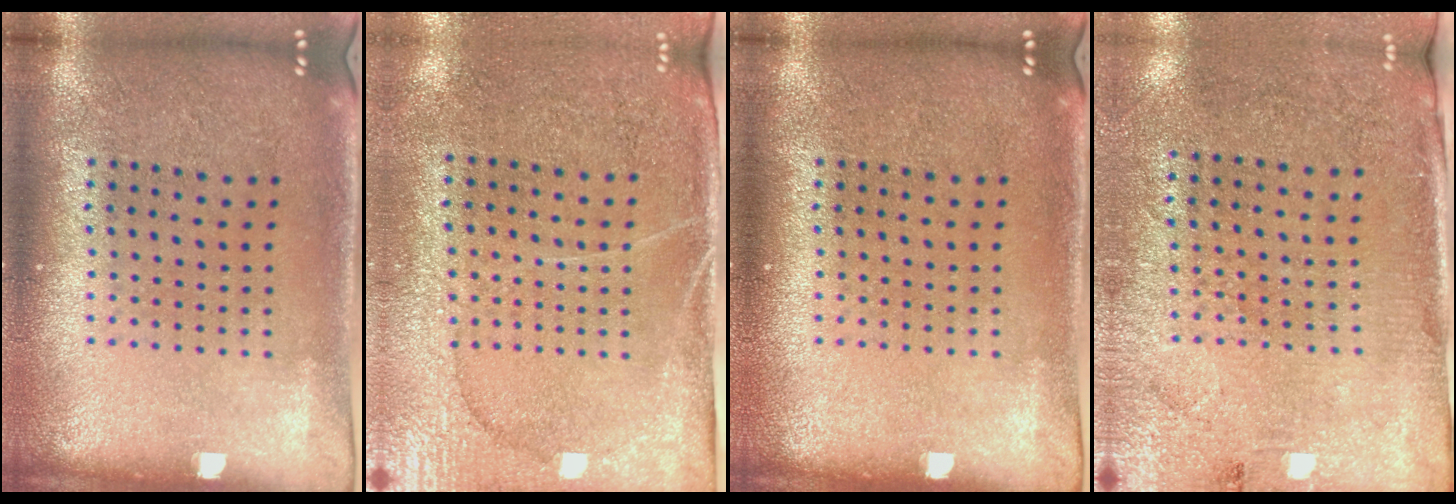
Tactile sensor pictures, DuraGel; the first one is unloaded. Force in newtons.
{"total": 3.1, "press": 2.7, "slide": 1.5}
{"total": 0.0}
{"total": 2.7, "press": 2.4, "slide": 1.3}